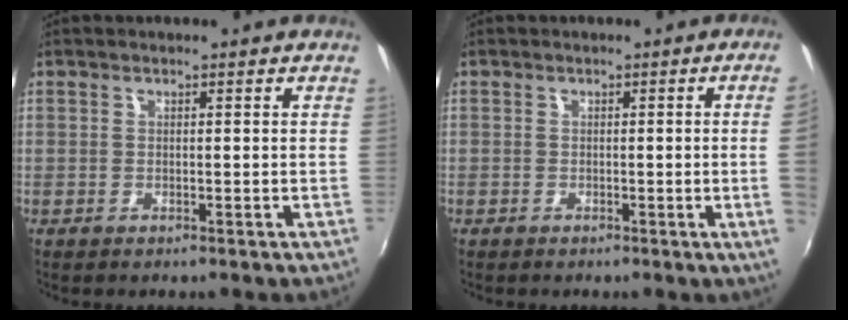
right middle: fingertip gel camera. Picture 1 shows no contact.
{"total": 3.2, "force": [0.0, -1.8, 2.6], "torque": [-0.040, -0.012, 0.006]}